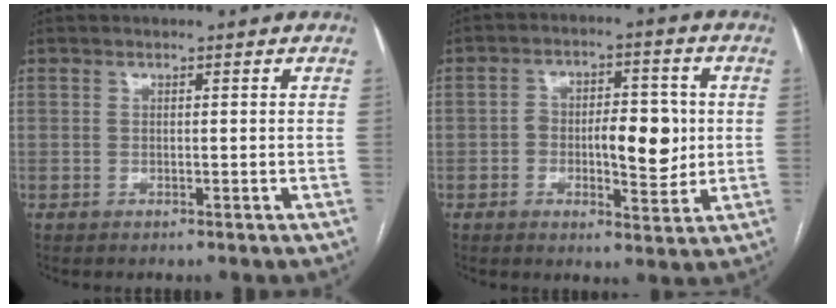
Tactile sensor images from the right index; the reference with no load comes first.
{"total": 9.1, "force": [-0.5, 4.0, 8.2], "torque": [-0.121, 0.016, -0.001]}